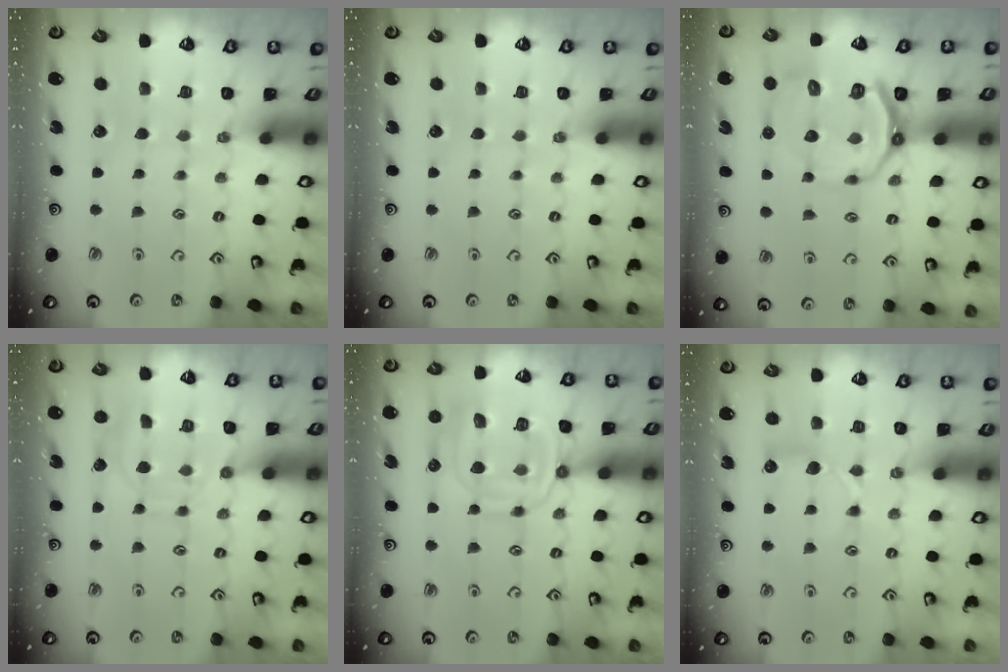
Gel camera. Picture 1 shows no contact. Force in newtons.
{"total": 0.0}
{"total": 10.7, "press": 10.2, "slide": 3.4}
{"total": 11.0, "press": 11.0, "slide": 0.8}
{"total": 13.4, "press": 13.3, "slide": 1.0}
{"total": 6.5, "press": 6.5, "slide": 0.3}